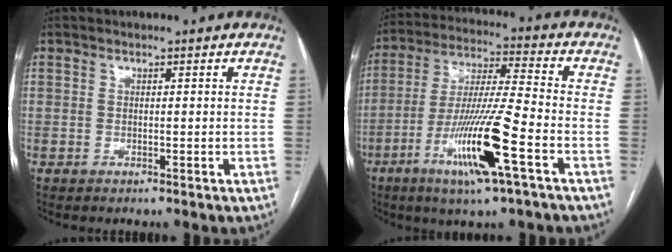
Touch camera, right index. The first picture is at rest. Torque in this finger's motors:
{"motor_torque": [1.94, -0.20, 0.77, 0.21]}